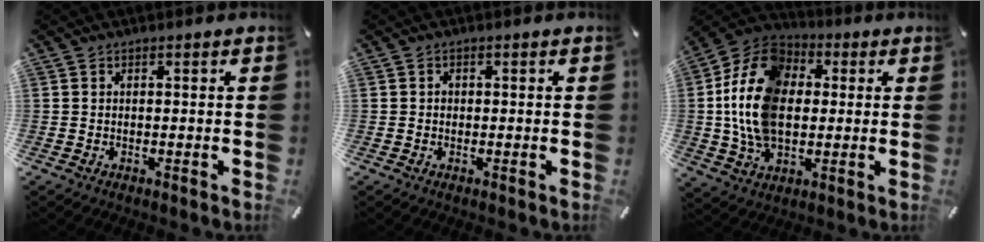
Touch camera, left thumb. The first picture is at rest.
{"total": 0.8, "force": [-0.1, 0.7, 0.3], "torque": [-0.004, 0.005, -0.004]}
{"total": 17.3, "force": [0.2, 12.9, 11.6], "torque": [-0.251, 0.014, -0.001]}